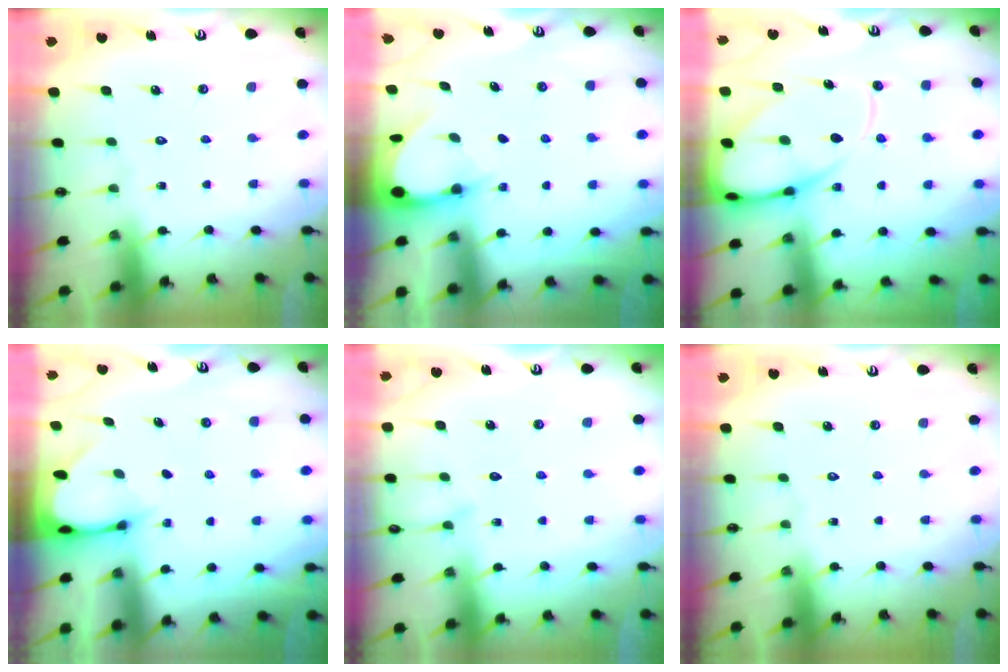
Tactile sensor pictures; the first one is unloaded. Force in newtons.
{"total": 3.3, "press": 3.2, "slide": 0.2}
{"total": 12.9, "press": 12.9, "slide": 1.2}
{"total": 2.7, "press": 2.7, "slide": 0.2}
{"total": 6.3, "press": 6.3, "slide": 0.5}
{"total": 0.0}